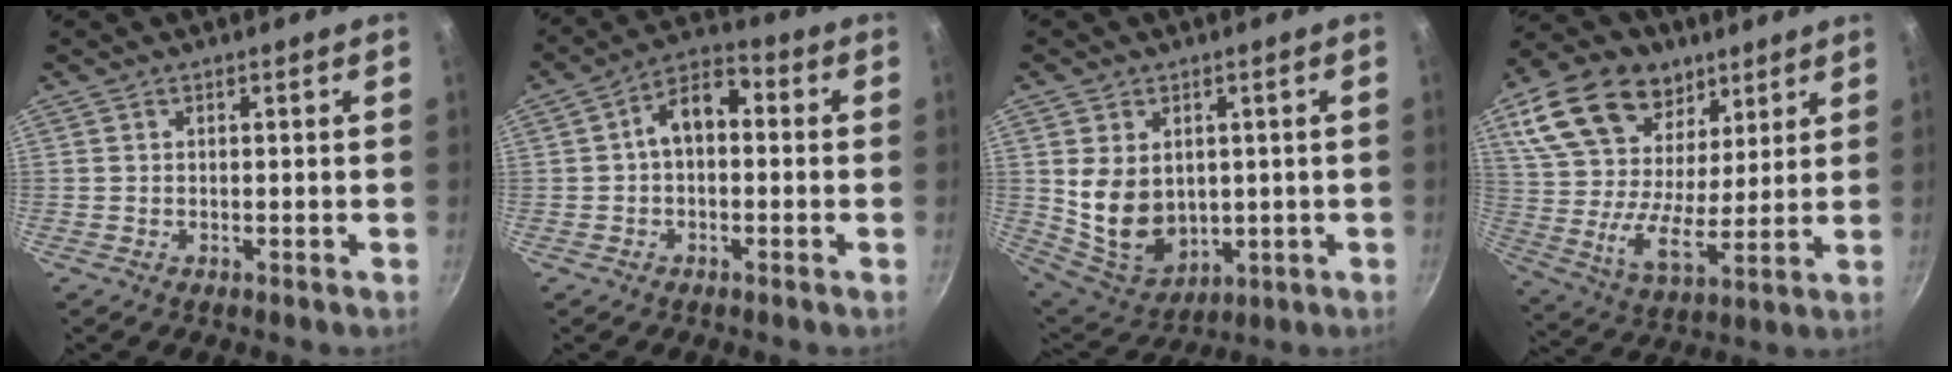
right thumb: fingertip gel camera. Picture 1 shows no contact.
{"total": 8.1, "force": [0.2, 5.2, 6.2], "torque": [-0.080, 0.032, -0.010]}
{"total": 12.4, "force": [1.2, 9.3, 8.1], "torque": [-0.123, -0.023, 0.053]}
{"total": 22.0, "force": [11.6, 14.2, 12.2], "torque": [-0.218, -0.030, 0.203]}